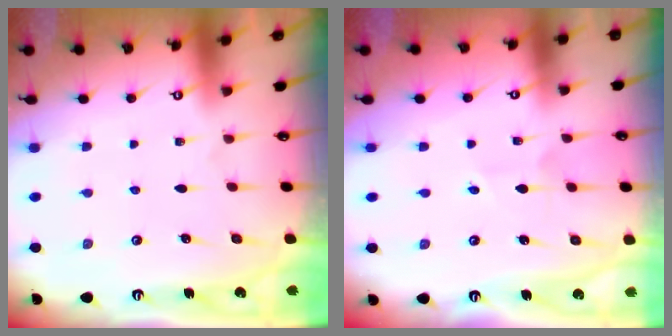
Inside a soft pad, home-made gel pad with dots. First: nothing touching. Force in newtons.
{"total": 2.8, "press": 2.8, "slide": 0.3}